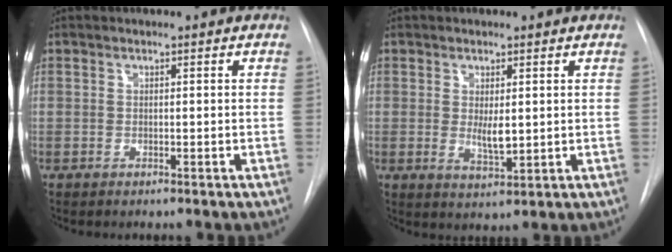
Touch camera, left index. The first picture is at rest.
{"total": 3.2, "force": [0.6, 1.1, 3.0], "torque": [-0.054, -0.010, 0.016]}